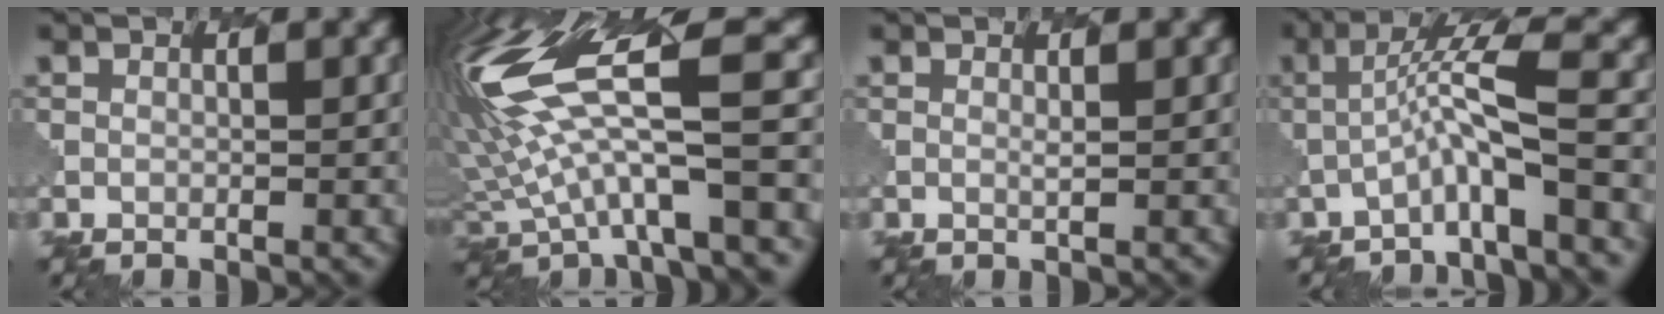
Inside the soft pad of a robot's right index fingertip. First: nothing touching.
{"total": 11.7, "force": [2.3, 3.0, 11.1], "torque": [-0.224, 0.010, 0.054]}
{"total": 0.7, "force": [0.5, 0.1, 0.4], "torque": [-0.007, -0.003, 0.010]}
{"total": 4.7, "force": [-1.7, 0.4, 4.4], "torque": [-0.073, 0.019, -0.038]}